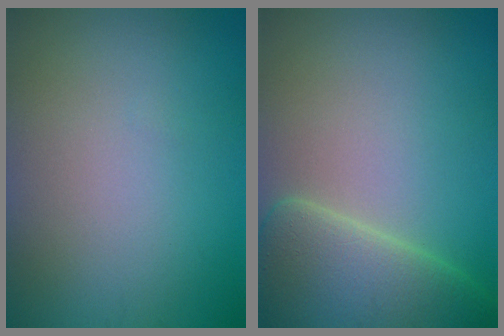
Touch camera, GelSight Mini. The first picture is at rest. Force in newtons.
{"total": 7.9, "press": 7.9, "slide": 0.4}